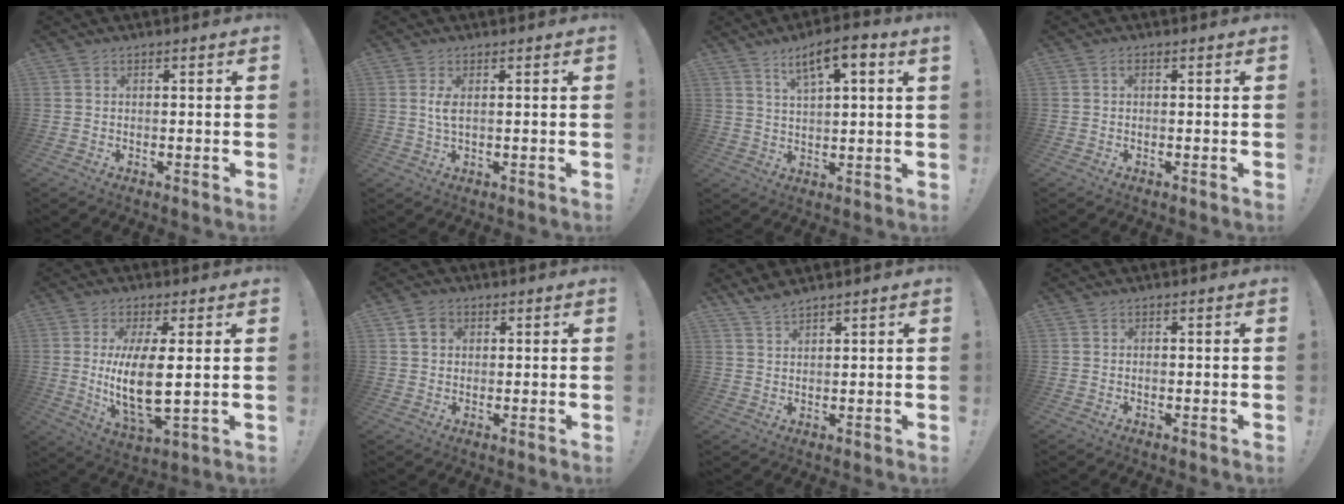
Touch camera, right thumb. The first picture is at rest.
{"total": 2.7, "force": [0.5, 0.7, 2.6], "torque": [-0.045, -0.002, 0.006]}
{"total": 8.2, "force": [4.4, 2.1, 6.5], "torque": [-0.098, -0.019, 0.071]}
{"total": 0.8, "force": [-0.2, 0.3, 0.7], "torque": [-0.015, 0.003, -0.005]}
{"total": 13.6, "force": [1.1, 4.6, 12.7], "torque": [-0.253, -0.023, 0.015]}
{"total": 4.4, "force": [1.8, 3.6, 1.8], "torque": [-0.027, 0.005, 0.034]}
{"total": 3.4, "force": [3.1, 0.2, 1.3], "torque": [-0.038, -0.014, 0.060]}
{"total": 0.7, "force": [-0.5, 0.4, 0.2], "torque": [-0.004, 0.002, -0.010]}